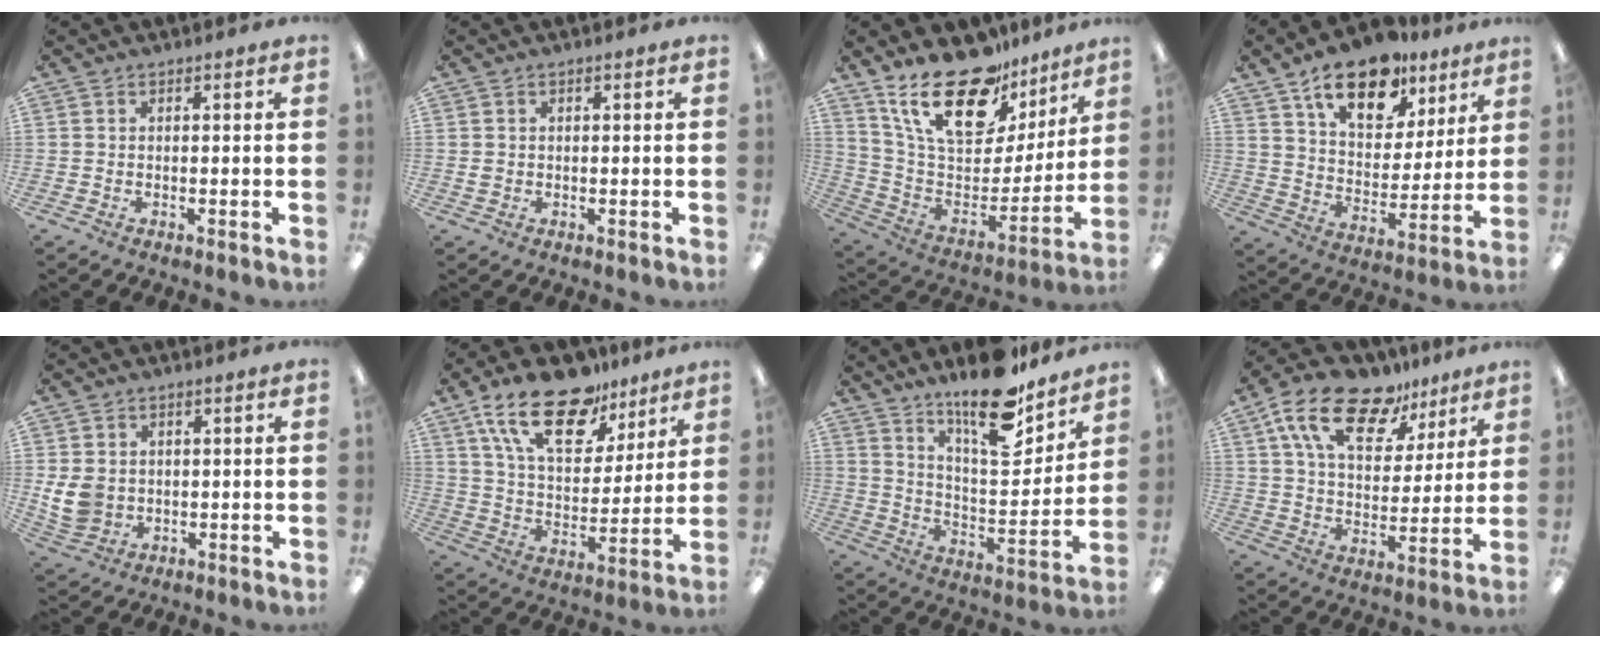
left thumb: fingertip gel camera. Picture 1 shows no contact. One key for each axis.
{"total": 0.9, "fx": 0.1, "fy": 0.7, "fz": 0.4, "tx": -0.008, "ty": 0.005, "tz": 0.000}
{"total": 23.3, "fx": 16.6, "fy": 10.8, "fz": 12.4, "tx": -0.221, "ty": -0.103, "tz": 0.298}
{"total": 18.0, "fx": 11.9, "fy": 9.5, "fz": 9.6, "tx": -0.148, "ty": -0.057, "tz": 0.207}
{"total": 6.9, "fx": 0.5, "fy": 5.9, "fz": 3.5, "tx": -0.080, "ty": 0.009, "tz": 0.013}
{"total": 20.8, "fx": 13.8, "fy": 10.2, "fz": 11.7, "tx": -0.209, "ty": -0.061, "tz": 0.243}
{"total": 17.8, "fx": 14.0, "fy": 5.3, "fz": 9.6, "tx": -0.148, "ty": -0.097, "tz": 0.234}
{"total": 18.8, "fx": 12.3, "fy": 9.5, "fz": 10.6, "tx": -0.185, "ty": -0.058, "tz": 0.217}